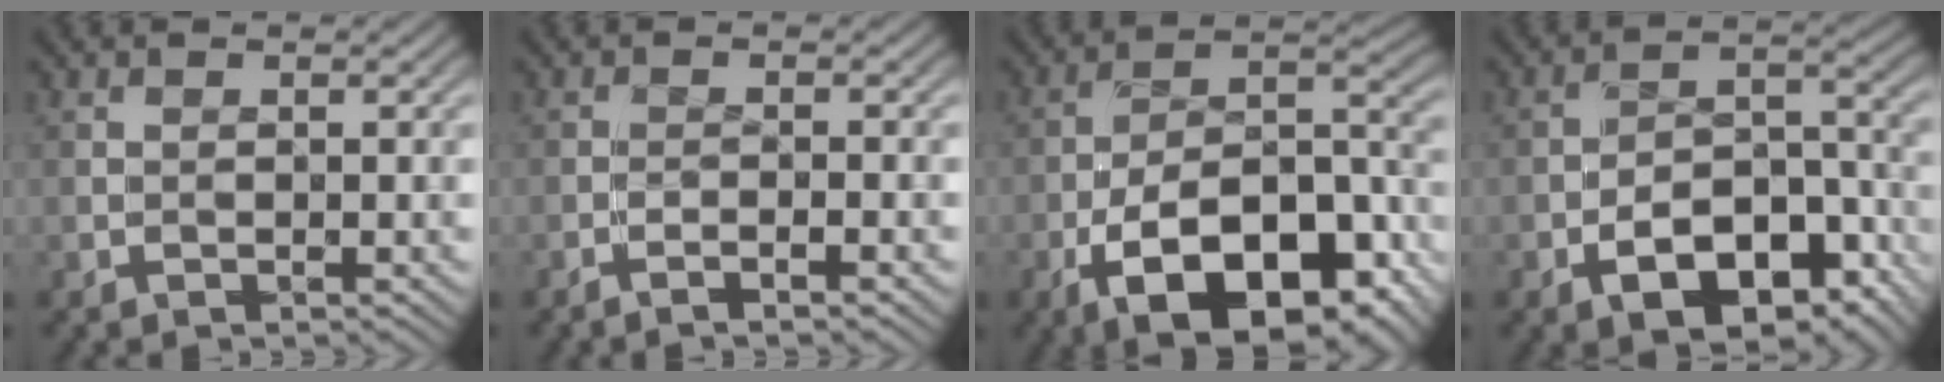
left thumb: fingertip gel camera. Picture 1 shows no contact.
{"total": 1.9, "force": [-1.5, -0.4, 1.1], "torque": [-0.023, 0.006, -0.031]}
{"total": 16.2, "force": [-9.1, 7.4, 11.1], "torque": [-0.167, -0.017, -0.143]}
{"total": 11.0, "force": [-6.4, 5.6, 7.0], "torque": [-0.110, -0.012, -0.101]}